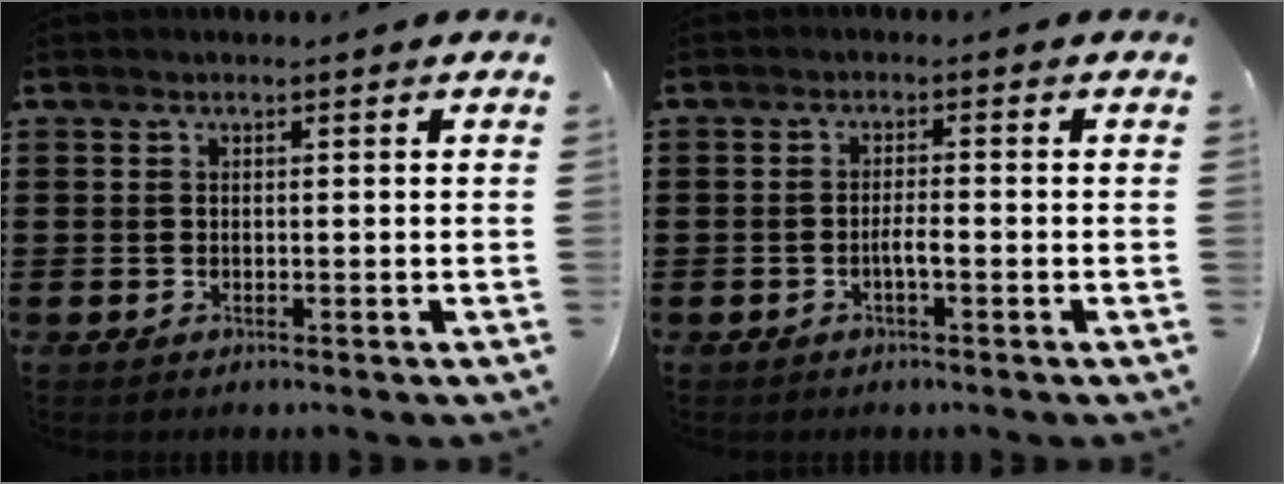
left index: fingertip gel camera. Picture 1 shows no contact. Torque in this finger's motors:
{"motor_torque": [0.07, 0.05, 0.08, 0.02]}